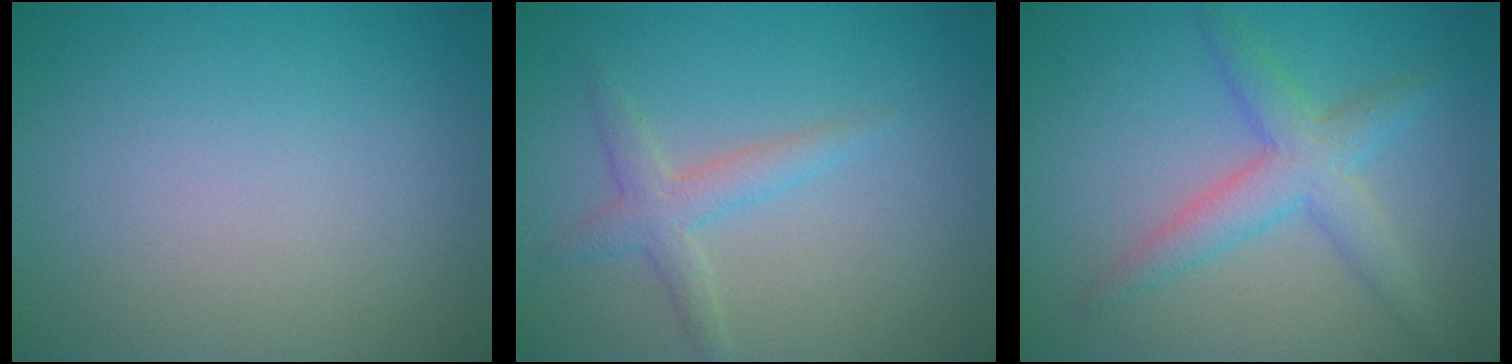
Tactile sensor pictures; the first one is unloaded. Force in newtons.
{"total": 2.3, "press": 2.3, "slide": 0.0}
{"total": 3.8, "press": 3.8, "slide": 0.1}